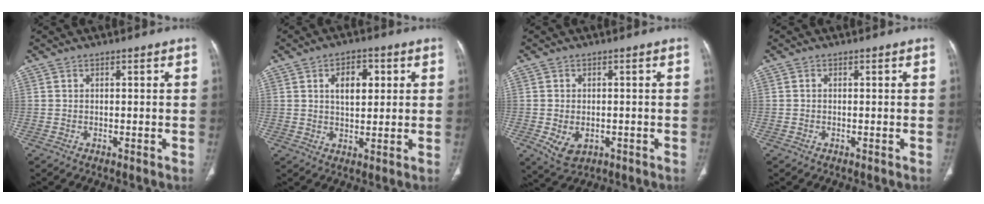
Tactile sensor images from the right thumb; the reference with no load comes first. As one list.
[{"total": 6.9, "force": [2.1, 3.9, 5.3], "torque": [-0.064, -0.004, 0.036]}, {"total": 5.3, "force": [-1.5, 3.7, 3.5], "torque": [-0.058, 0.001, -0.010]}, {"total": 0.0}]